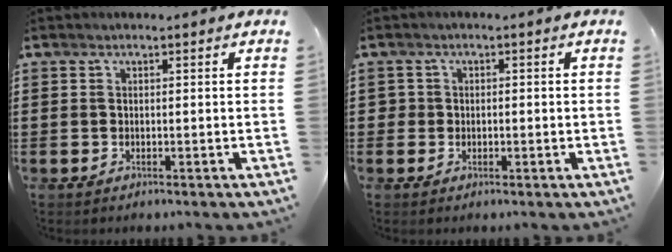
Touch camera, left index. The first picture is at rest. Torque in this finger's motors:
{"motor_torque": [-0.31, 0.07, -0.04, -0.02]}